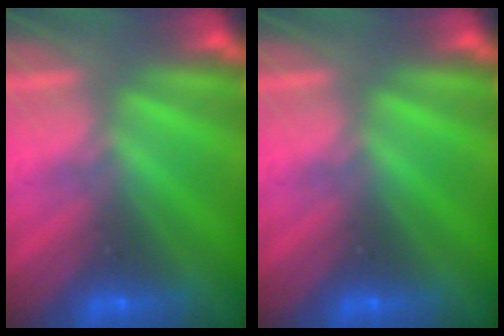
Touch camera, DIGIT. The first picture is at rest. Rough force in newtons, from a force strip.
{"total": 0.0}